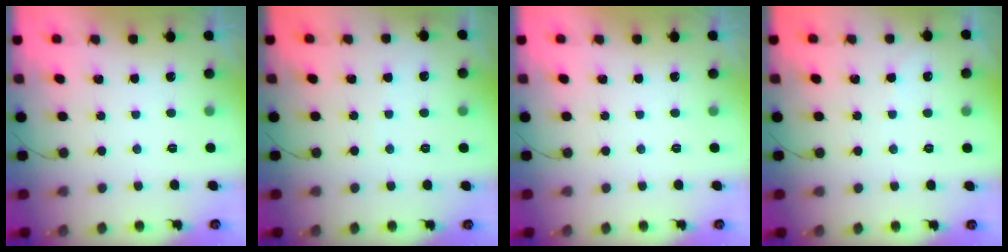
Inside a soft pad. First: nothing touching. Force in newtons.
{"total": 2.7, "press": 2.7, "slide": 0.3}
{"total": 0.0}
{"total": 1.3, "press": 1.3, "slide": 0.2}